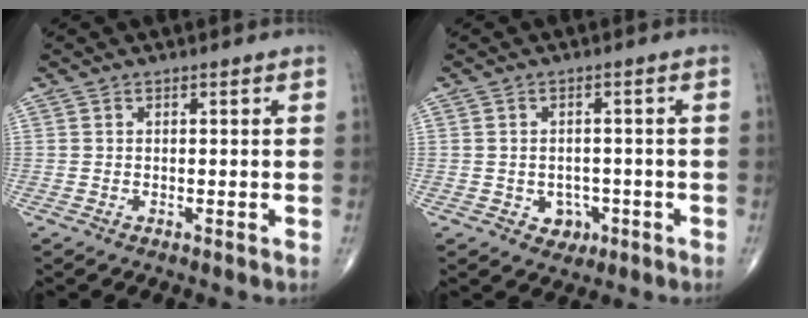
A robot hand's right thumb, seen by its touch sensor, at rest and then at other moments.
{"total": 3.6, "force": [-1.4, 3.0, 1.6], "torque": [0.001, 0.008, -0.013]}